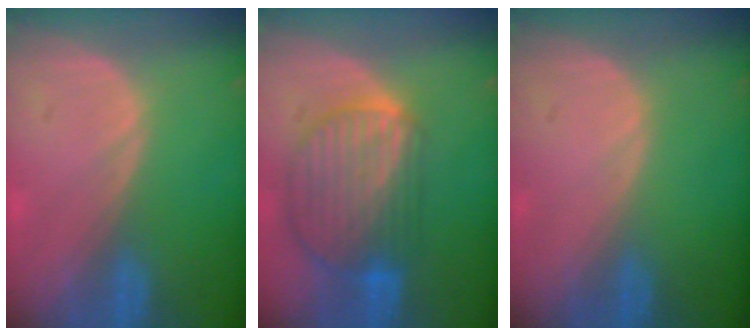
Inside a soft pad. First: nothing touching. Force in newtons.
{"total": 10.0, "press": 8.5, "slide": 5.2}
{"total": 0.0}